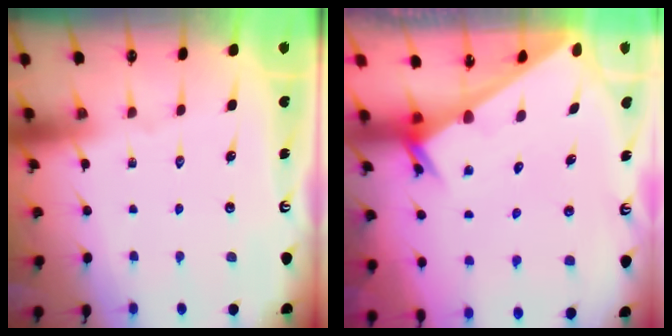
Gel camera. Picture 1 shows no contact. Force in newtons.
{"total": 1.9, "press": 1.9, "slide": 0.2}